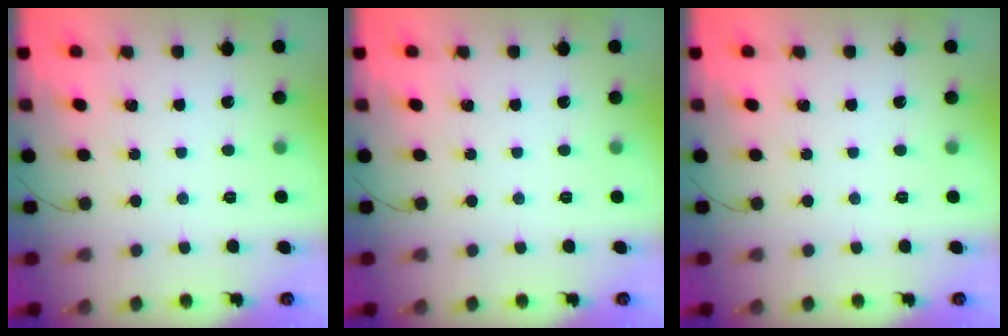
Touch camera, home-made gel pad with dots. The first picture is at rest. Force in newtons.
{"total": 0.0}
{"total": 0.0}